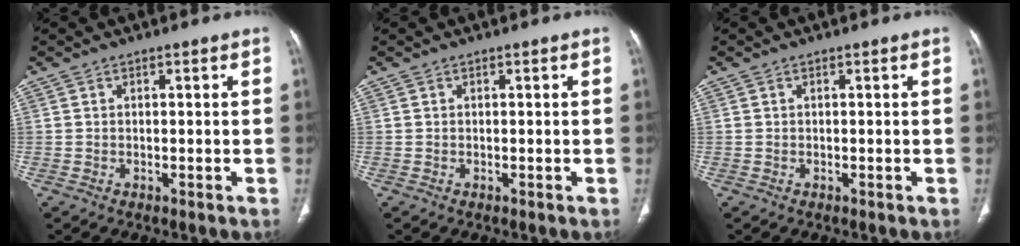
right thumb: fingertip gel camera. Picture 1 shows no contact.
{"total": 0.0}
{"total": 0.0}